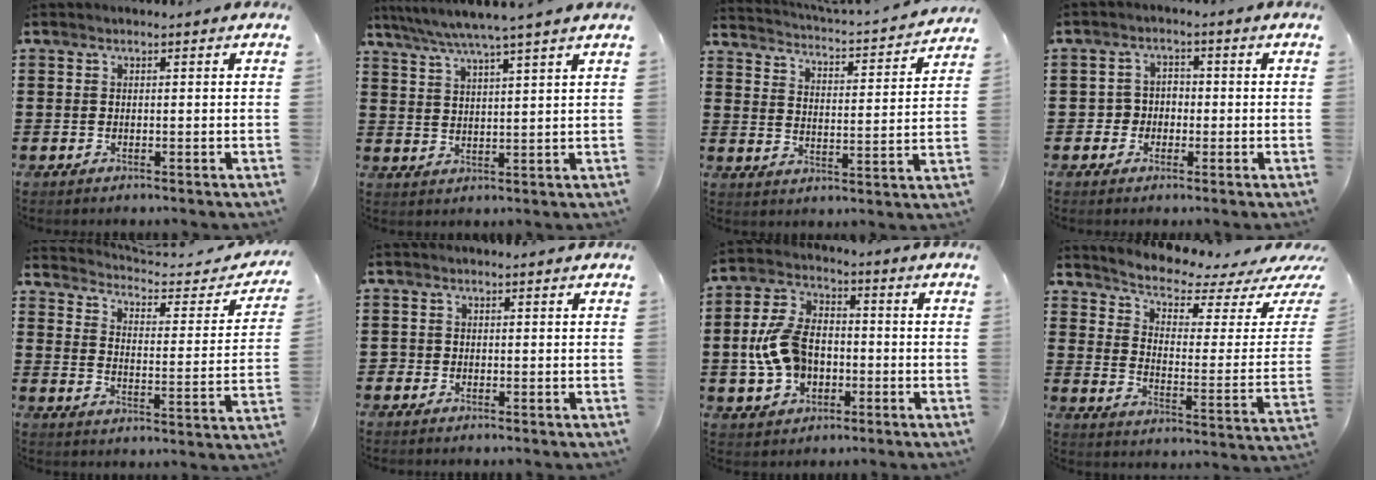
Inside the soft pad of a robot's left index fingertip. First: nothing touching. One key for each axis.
{"total": 5.0, "fx": 4.1, "fy": -0.9, "fz": 2.6, "tx": -0.062, "ty": -0.021, "tz": 0.070}
{"total": 2.4, "fx": 2.3, "fy": -0.4, "fz": 0.4, "tx": -0.027, "ty": -0.032, "tz": 0.028}
{"total": 3.0, "fx": -1.0, "fy": 2.6, "fz": 0.9, "tx": -0.027, "ty": 0.007, "tz": -0.025}
{"total": 3.2, "fx": 3.0, "fy": 0.4, "fz": 1.1, "tx": -0.043, "ty": -0.025, "tz": 0.042}
{"total": 0.7, "fx": -0.2, "fy": 0.7, "fz": 0.1, "tx": -0.004, "ty": 0.003, "tz": -0.004}
{"total": 9.6, "fx": -1.5, "fy": 6.6, "fz": 6.8, "tx": -0.166, "ty": 0.010, "tz": -0.031}
{"total": 4.3, "fx": 3.7, "fy": 0.6, "fz": 2.1, "tx": -0.054, "ty": -0.037, "tz": 0.055}